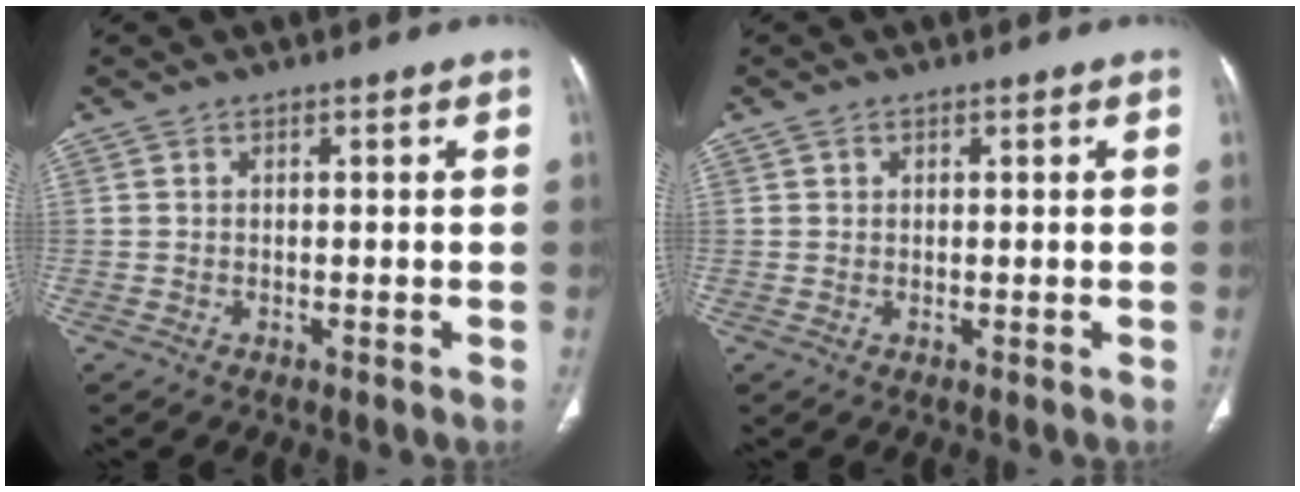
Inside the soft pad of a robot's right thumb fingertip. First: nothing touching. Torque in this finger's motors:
{"motor_torque": [-0.02, -0.62, -0.25, 0.08, 0.04]}